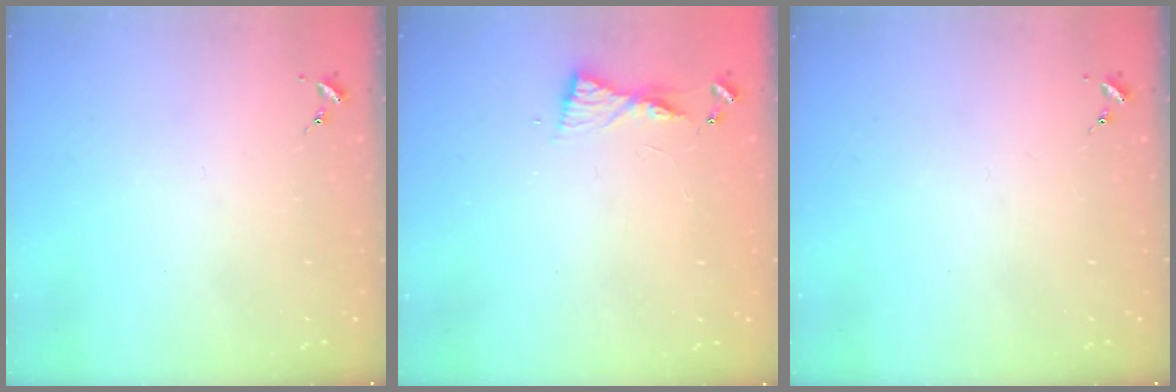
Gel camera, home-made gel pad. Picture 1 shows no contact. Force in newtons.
{"total": 5.6, "press": 5.6, "slide": 0.5}
{"total": 0.0}